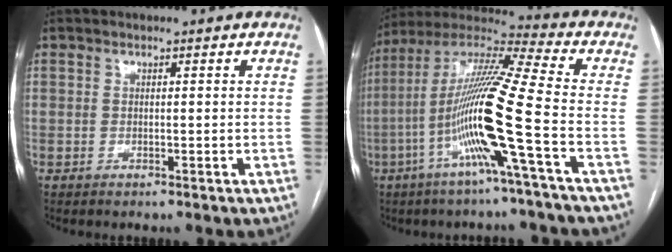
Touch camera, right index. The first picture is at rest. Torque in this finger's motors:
{"motor_torque": [2.14, 0.00, 1.05, 0.21]}